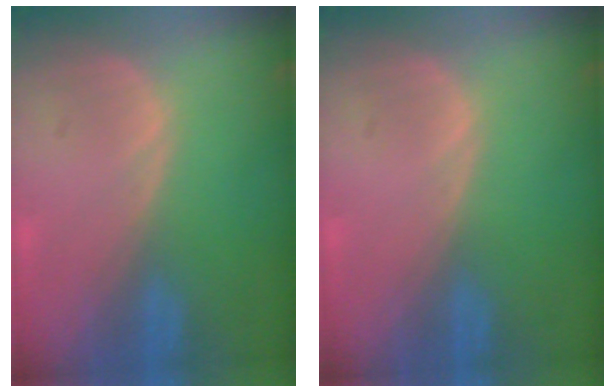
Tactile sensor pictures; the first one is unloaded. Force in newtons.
{"total": 0.0}